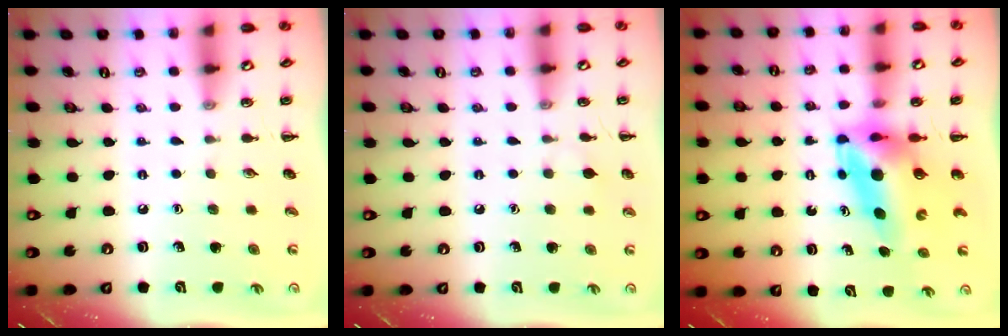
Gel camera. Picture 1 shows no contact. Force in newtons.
{"total": 5.1, "press": 4.8, "slide": 1.5}
{"total": 8.6, "press": 8.3, "slide": 2.4}